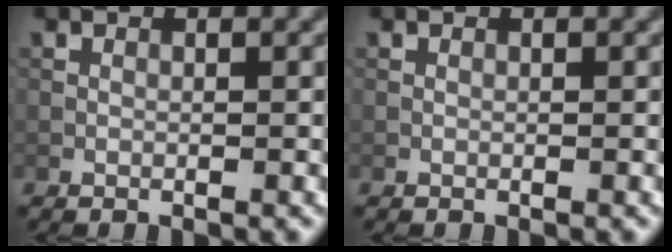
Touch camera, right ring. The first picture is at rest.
{"total": 0.0}